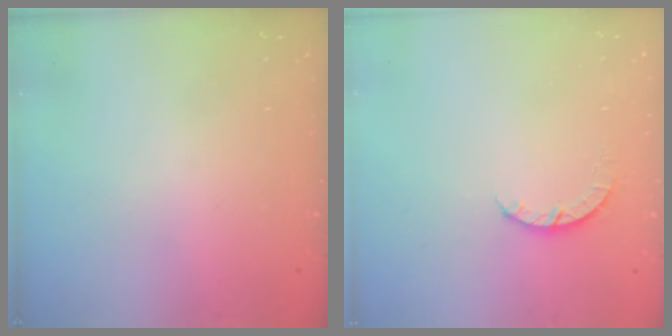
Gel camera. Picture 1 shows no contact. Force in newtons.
{"total": 3.2, "press": 3.2, "slide": 0.4}